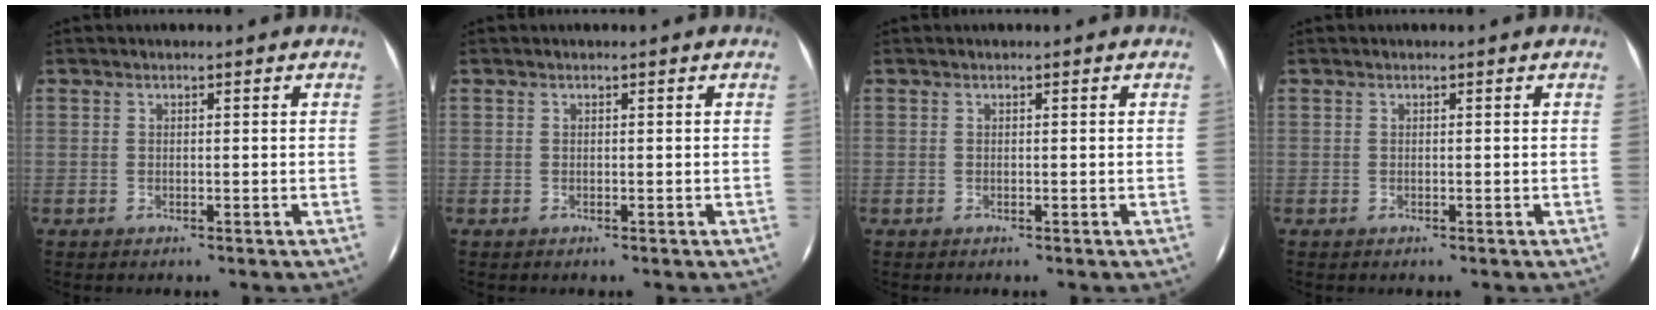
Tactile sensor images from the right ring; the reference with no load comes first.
{"total": 0.0}
{"total": 0.0}
{"total": 0.0}